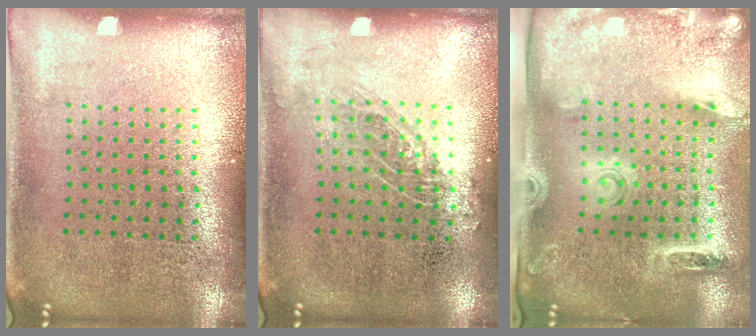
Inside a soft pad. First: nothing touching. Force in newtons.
{"total": 0.8, "press": 0.8, "slide": 0.2}
{"total": 2.7, "press": 1.9, "slide": 1.9}